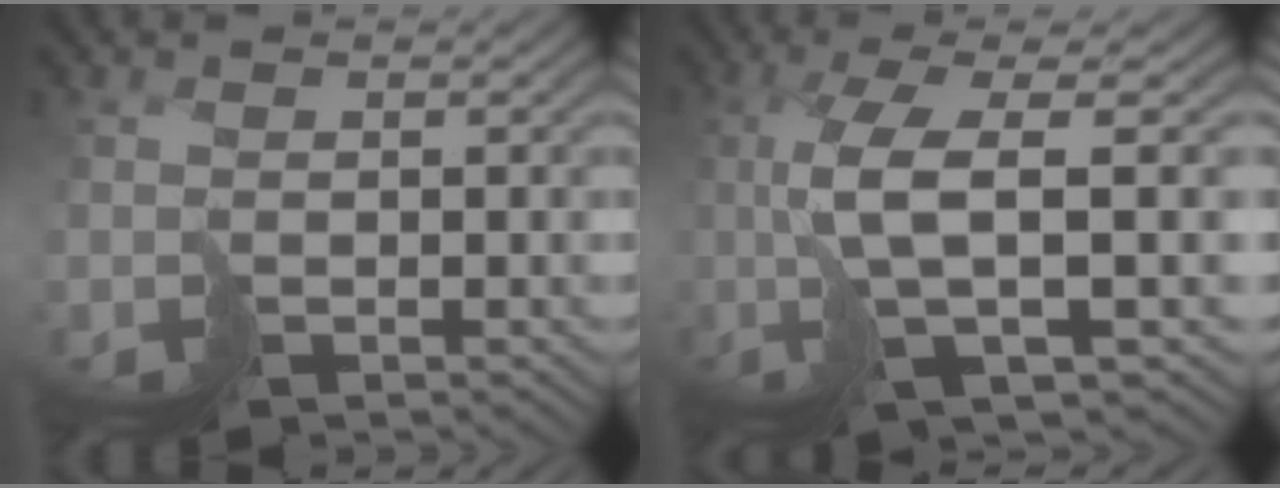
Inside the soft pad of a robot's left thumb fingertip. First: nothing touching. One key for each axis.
{"total": 9.7, "fx": -0.4, "fy": 2.7, "fz": 9.4, "tx": -0.173, "ty": 0.007, "tz": -0.015}